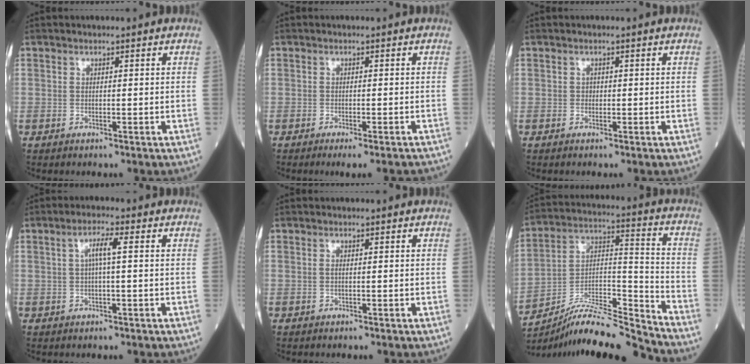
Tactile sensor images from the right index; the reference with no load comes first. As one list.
[{"total": 5.9, "force": [-5.2, 0.6, 2.7], "torque": [-0.021, -0.008, -0.069]}, {"total": 0.6, "force": [0.0, 0.5, 0.2], "torque": [-0.001, 0.002, -0.002]}, {"total": 3.2, "force": [0.5, 0.2, 3.2], "torque": [-0.060, 0.008, 0.009]}, {"total": 0.5, "force": [0.0, 0.1, 0.5], "torque": [-0.014, -0.001, -0.001]}, {"total": 15.3, "force": [-14.8, -1.5, 4.0], "torque": [-0.064, 0.040, -0.264]}]